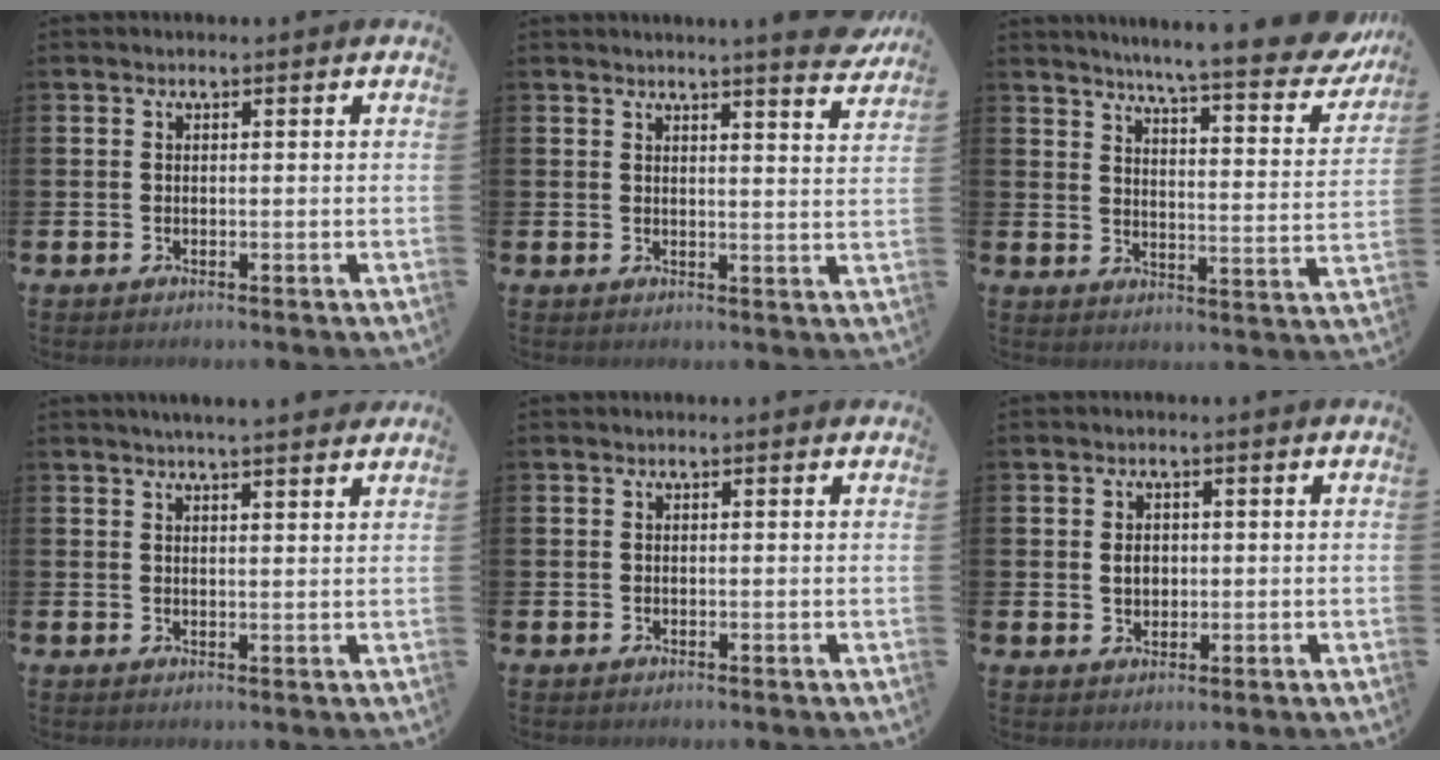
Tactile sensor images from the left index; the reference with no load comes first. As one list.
[{"total": 4.7, "force": [4.5, -0.6, 1.4], "torque": [-0.017, -0.028, 0.075]}, {"total": 7.3, "force": [6.6, 0.1, 3.3], "torque": [-0.065, -0.056, 0.104]}, {"total": 3.6, "force": [3.5, -0.3, 0.8], "torque": [-0.018, -0.013, 0.062]}, {"total": 0.0}, {"total": 2.3, "force": [0.3, 1.8, 1.3], "torque": [-0.010, 0.002, 0.000]}]